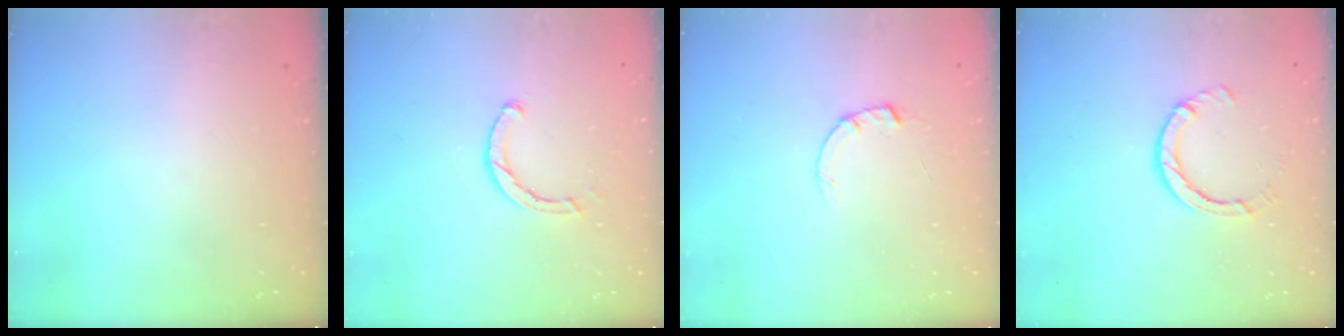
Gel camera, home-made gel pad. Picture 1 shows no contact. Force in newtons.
{"total": 2.4, "press": 2.4, "slide": 0.1}
{"total": 1.5, "press": 1.5, "slide": 0.3}
{"total": 4.2, "press": 4.2, "slide": 0.4}